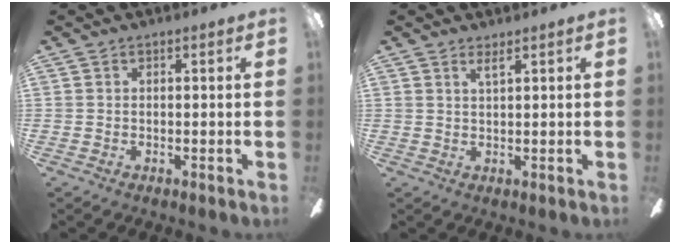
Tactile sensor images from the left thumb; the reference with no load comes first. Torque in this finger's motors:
{"motor_torque": [-0.27, 0.18, 0.61, -0.13, 0.01]}